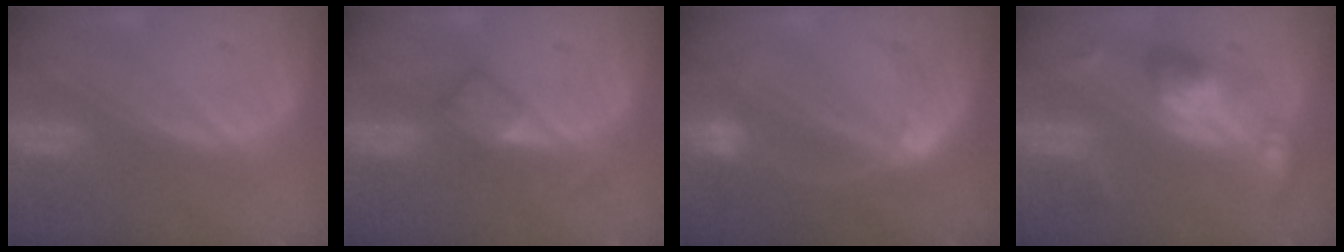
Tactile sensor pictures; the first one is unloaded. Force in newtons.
{"total": 3.1, "press": 3.1, "slide": 0.2}
{"total": 6.3, "press": 5.6, "slide": 3.0}
{"total": 5.7, "press": 5.7, "slide": 0.6}